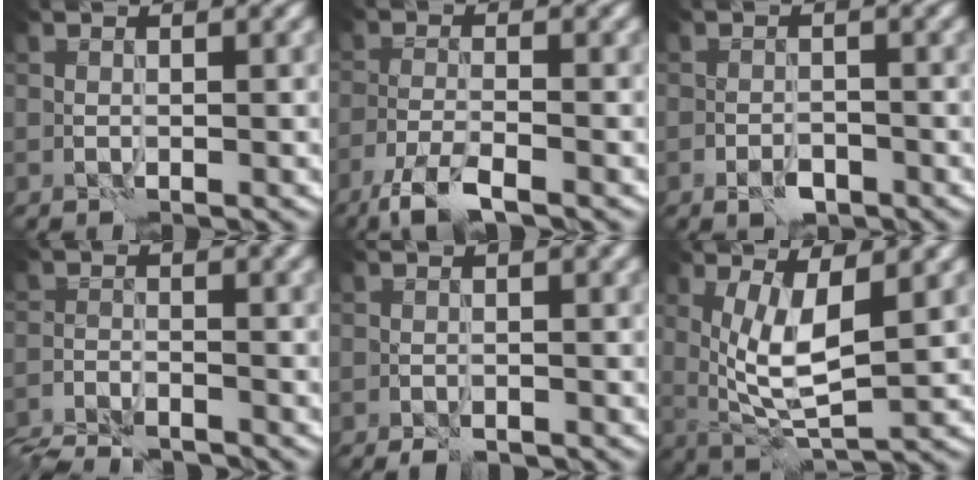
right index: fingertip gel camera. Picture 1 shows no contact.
{"total": 4.2, "force": [-3.2, 0.9, 2.7], "torque": [-0.054, -0.008, -0.067]}
{"total": 1.9, "force": [-1.2, 1.0, 1.0], "torque": [-0.015, 0.001, -0.023]}
{"total": 7.2, "force": [-6.9, 1.8, 1.5], "torque": [-0.024, -0.018, -0.111]}
{"total": 1.6, "force": [-1.3, 0.6, 0.7], "torque": [-0.015, 0.000, -0.021]}
{"total": 5.6, "force": [1.3, 1.7, 5.1], "torque": [-0.103, -0.014, 0.029]}